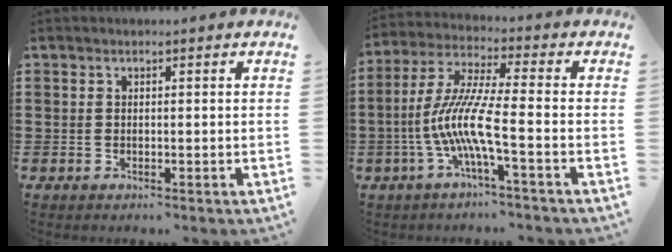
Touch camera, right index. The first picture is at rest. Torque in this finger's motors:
{"motor_torque": [1.21, -0.14, 1.05, 0.21]}